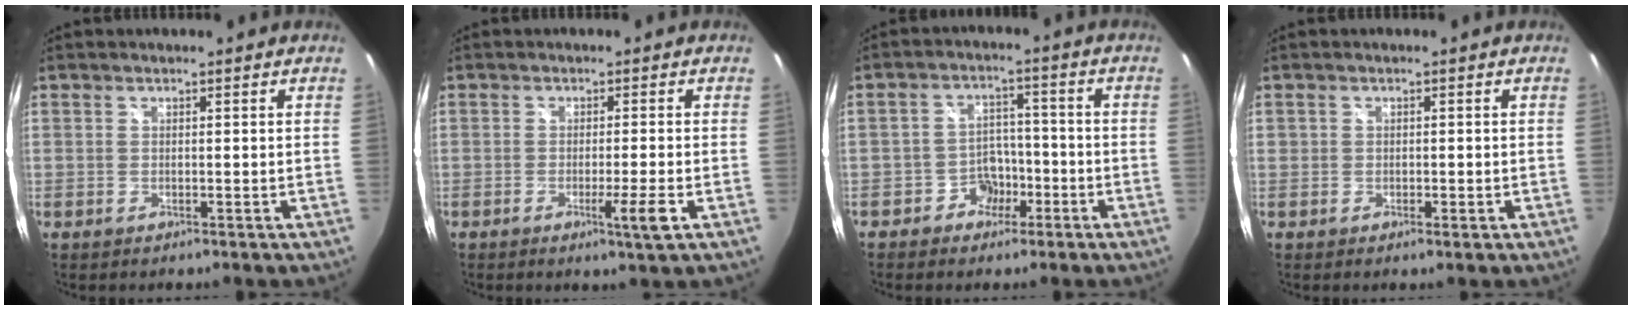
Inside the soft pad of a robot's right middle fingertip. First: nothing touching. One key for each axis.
{"total": 3.7, "fx": -1.1, "fy": -0.9, "fz": 3.4, "tx": -0.055, "ty": -0.008, "tz": -0.021}
{"total": 5.6, "fx": -3.2, "fy": 4.4, "fz": 1.4, "tx": -0.030, "ty": 0.017, "tz": -0.046}
{"total": 1.1, "fx": 0.0, "fy": 0.9, "fz": 0.7, "tx": -0.007, "ty": -0.003, "tz": -0.004}